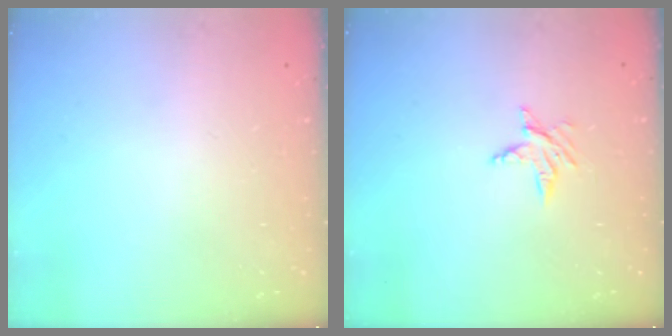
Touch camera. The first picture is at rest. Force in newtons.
{"total": 3.5, "press": 3.5, "slide": 0.4}